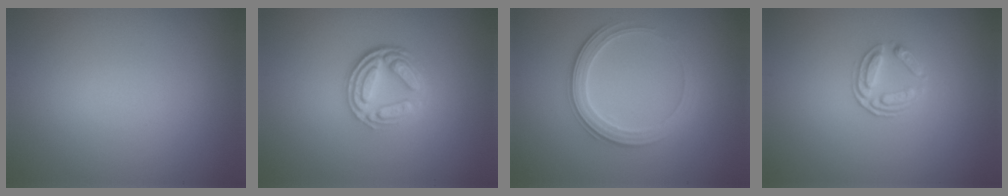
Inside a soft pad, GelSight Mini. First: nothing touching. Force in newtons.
{"total": 4.3, "press": 3.4, "slide": 2.7}
{"total": 3.1, "press": 2.9, "slide": 1.1}
{"total": 2.0, "press": 1.4, "slide": 1.4}